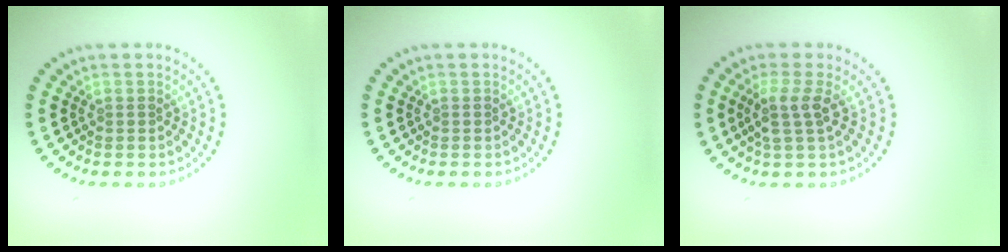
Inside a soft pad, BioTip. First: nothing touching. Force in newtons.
{"total": 0.0}
{"total": 2.6, "press": 2.0, "slide": 1.6}